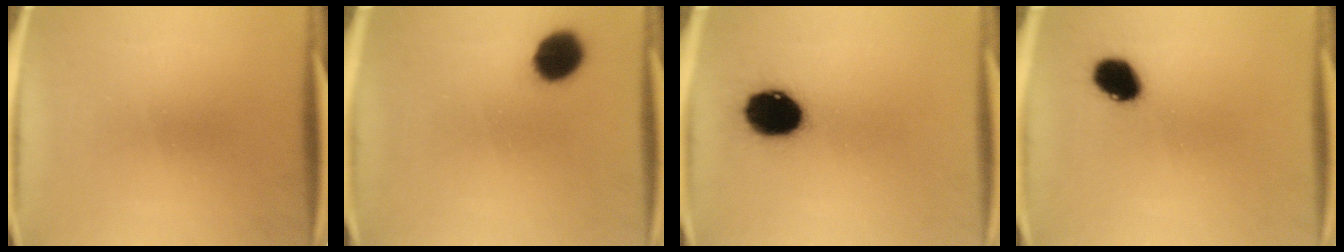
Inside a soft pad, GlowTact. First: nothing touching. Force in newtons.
{"total": 8.7}
{"total": 13.7}
{"total": 7.7}